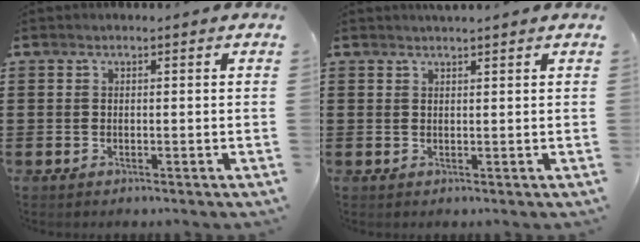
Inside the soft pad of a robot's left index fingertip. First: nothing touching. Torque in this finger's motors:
{"motor_torque": [-0.32, 0.44, -0.57, -0.13]}